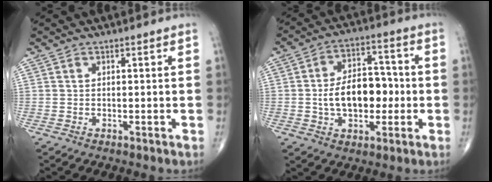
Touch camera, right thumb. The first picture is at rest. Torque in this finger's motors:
{"motor_torque": [1.38, 1.26, 1.37, -0.05, 0.10]}